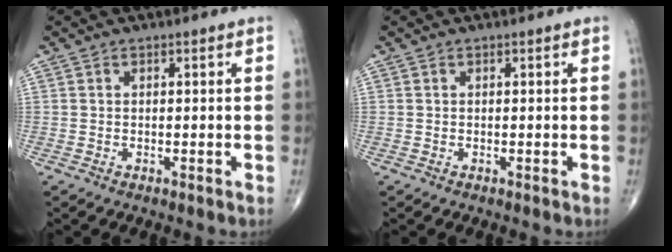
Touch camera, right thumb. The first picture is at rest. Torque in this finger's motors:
{"motor_torque": [0.00, 0.00, 0.01, 0.01, 0.00]}